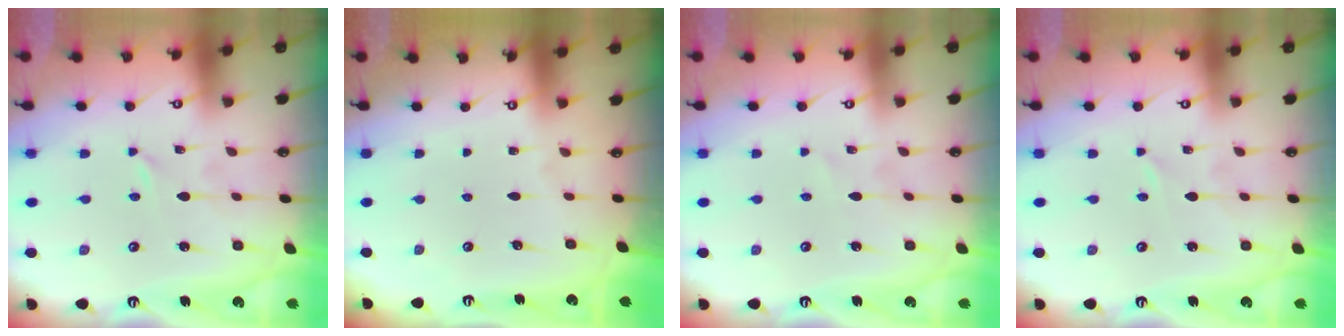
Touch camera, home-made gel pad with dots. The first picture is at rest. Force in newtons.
{"total": 0.0}
{"total": 2.2, "press": 2.2, "slide": 0.2}
{"total": 0.8, "press": 0.8, "slide": 0.1}